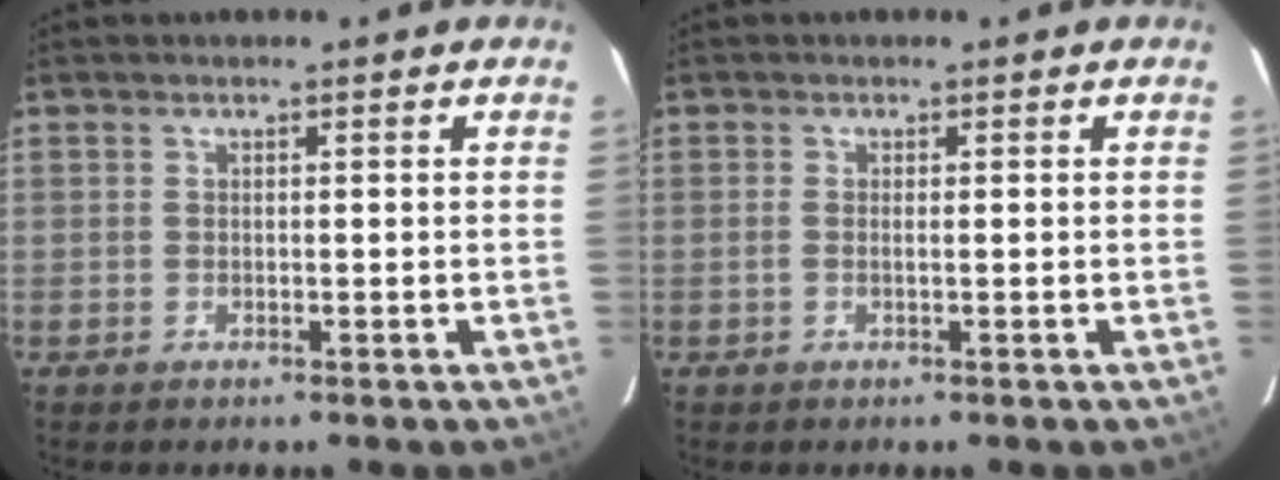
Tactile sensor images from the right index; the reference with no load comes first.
{"total": 0.8, "force": [-0.1, 0.1, 0.8], "torque": [-0.019, 0.000, -0.004]}